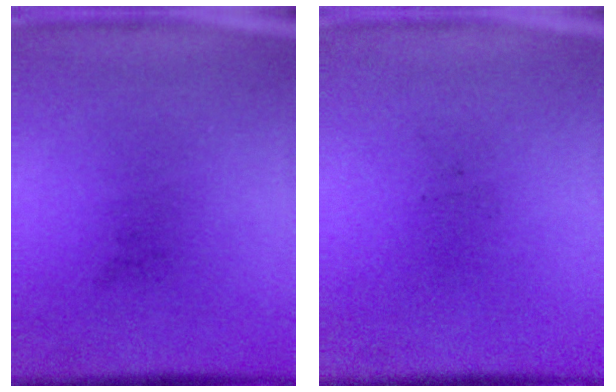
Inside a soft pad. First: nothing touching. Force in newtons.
{"total": 0.0}